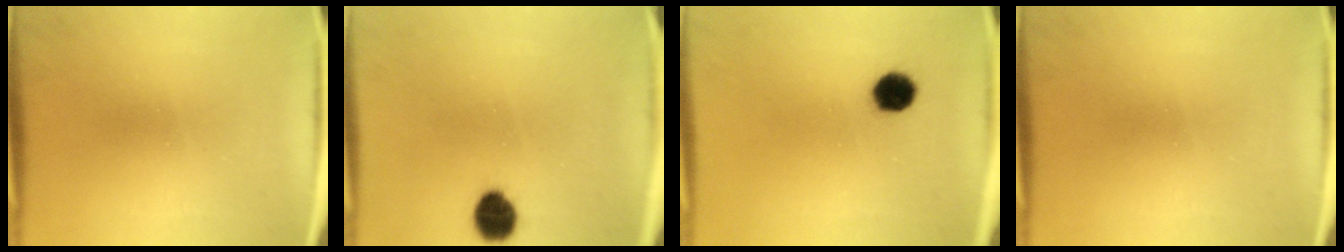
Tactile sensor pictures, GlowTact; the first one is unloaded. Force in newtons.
{"total": 7.0}
{"total": 5.3}
{"total": 0.0}